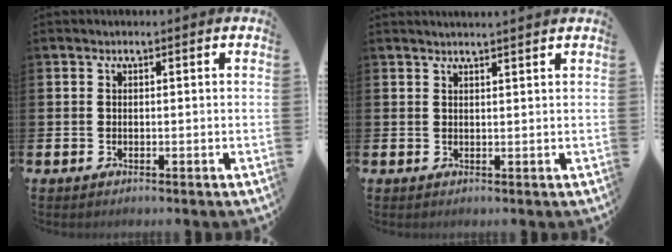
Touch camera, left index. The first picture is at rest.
{"total": 1.5, "force": [1.4, -0.3, 0.1], "torque": [0.000, -0.007, 0.026]}